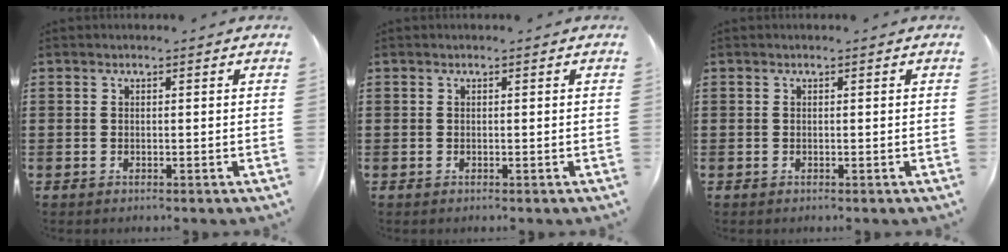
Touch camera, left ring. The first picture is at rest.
{"total": 0.0}
{"total": 0.0}